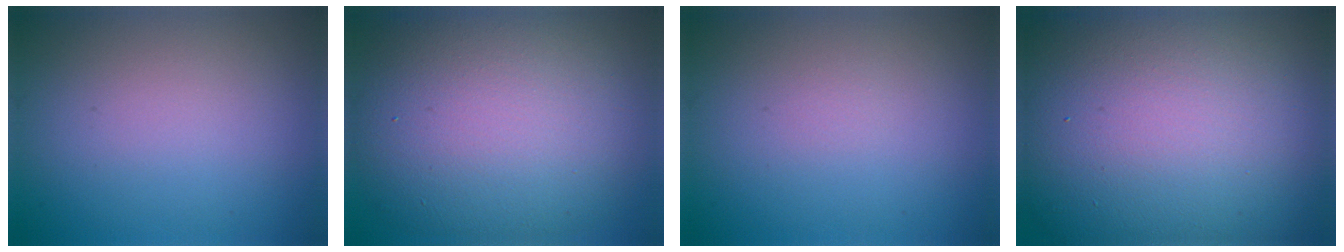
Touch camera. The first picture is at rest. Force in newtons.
{"total": 12.9, "press": 12.9, "slide": 0.9}
{"total": 0.0}
{"total": 22.1, "press": 22.0, "slide": 1.5}